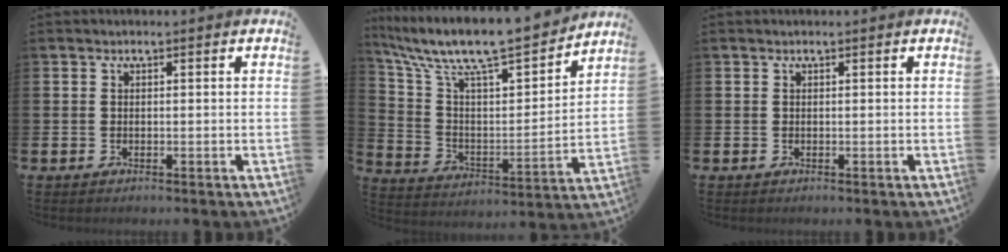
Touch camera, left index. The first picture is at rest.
{"total": 11.1, "force": [9.9, 2.1, 4.6], "torque": [-0.129, -0.073, 0.164]}
{"total": 0.0}